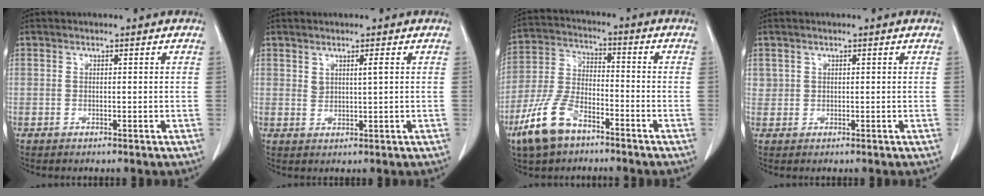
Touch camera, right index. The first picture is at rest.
{"total": 1.9, "force": [0.9, 0.2, 1.6], "torque": [-0.032, -0.004, 0.018]}
{"total": 10.9, "force": [-6.8, 5.1, 6.7], "torque": [-0.157, -0.002, -0.137]}
{"total": 1.2, "force": [0.6, 1.1, 0.1], "torque": [0.014, 0.003, 0.006]}